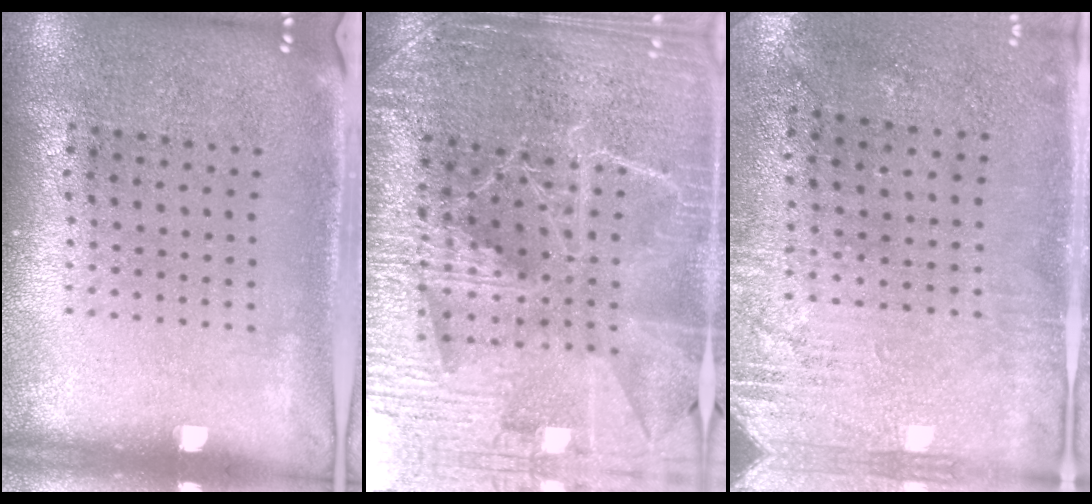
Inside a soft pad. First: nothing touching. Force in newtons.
{"total": 4.7, "press": 4.4, "slide": 1.7}
{"total": 2.8, "press": 2.4, "slide": 1.5}